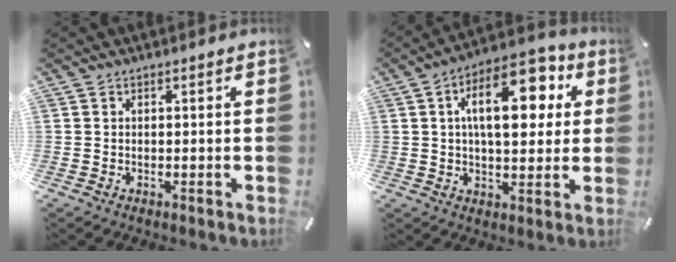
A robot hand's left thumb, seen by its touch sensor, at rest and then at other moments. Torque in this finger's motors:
{"motor_torque": [2.27, 2.74, 1.64, -1.13, 0.47]}